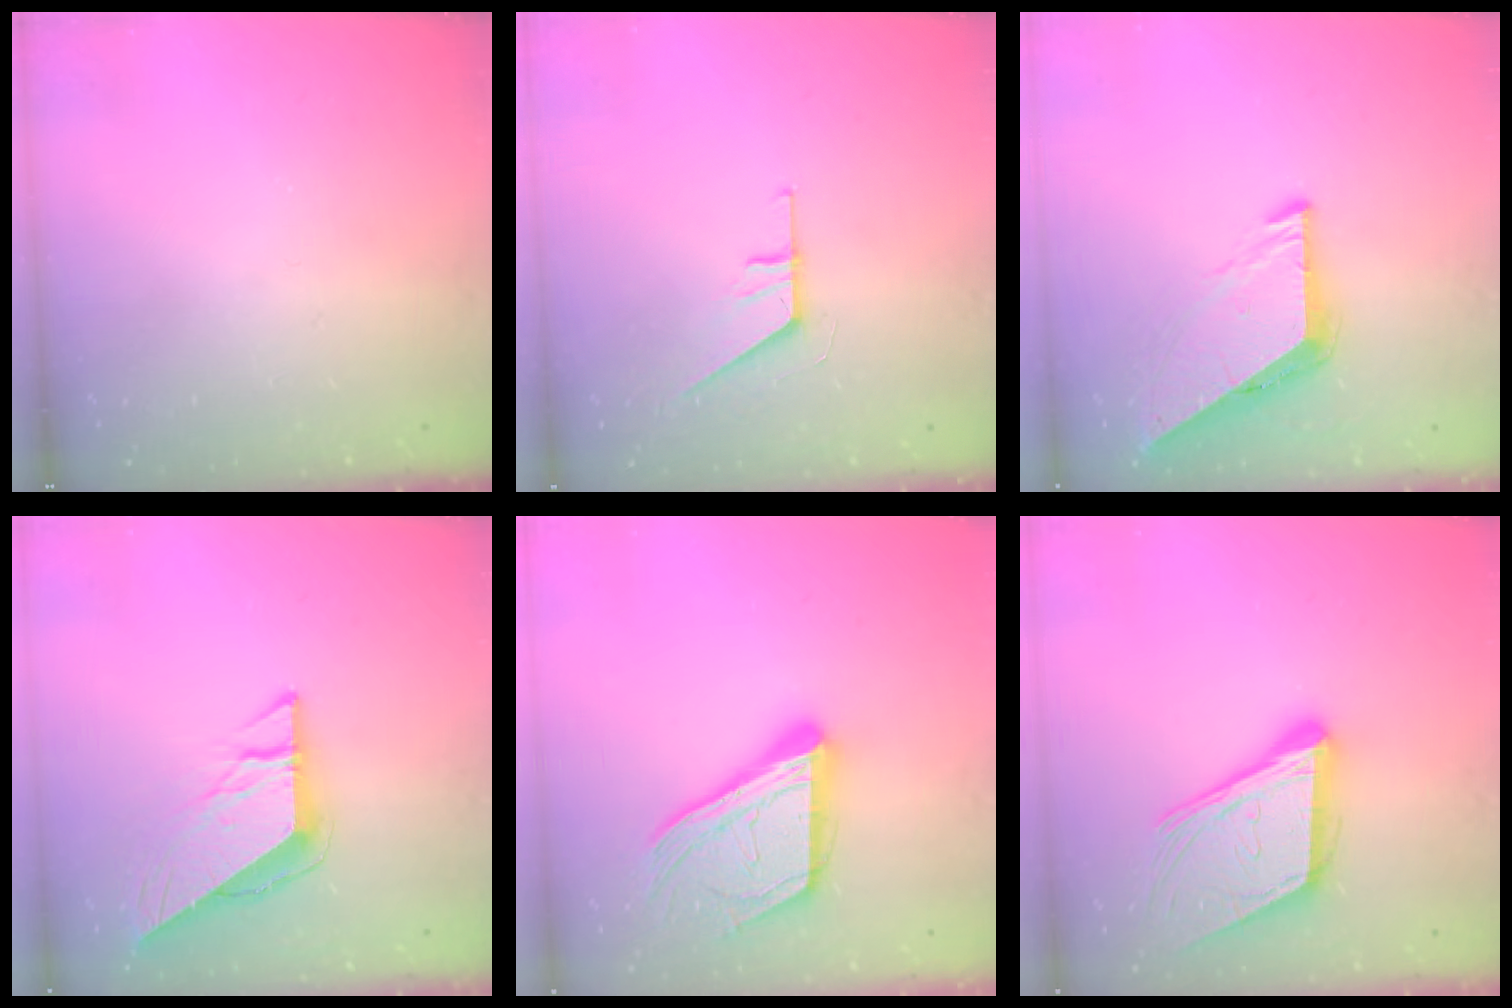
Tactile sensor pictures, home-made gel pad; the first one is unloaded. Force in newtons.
{"total": 5.9, "press": 5.9, "slide": 0.6}
{"total": 6.8, "press": 6.8, "slide": 0.4}
{"total": 8.8, "press": 8.7, "slide": 0.8}
{"total": 21.0, "press": 20.8, "slide": 2.7}
{"total": 18.8, "press": 18.4, "slide": 4.2}